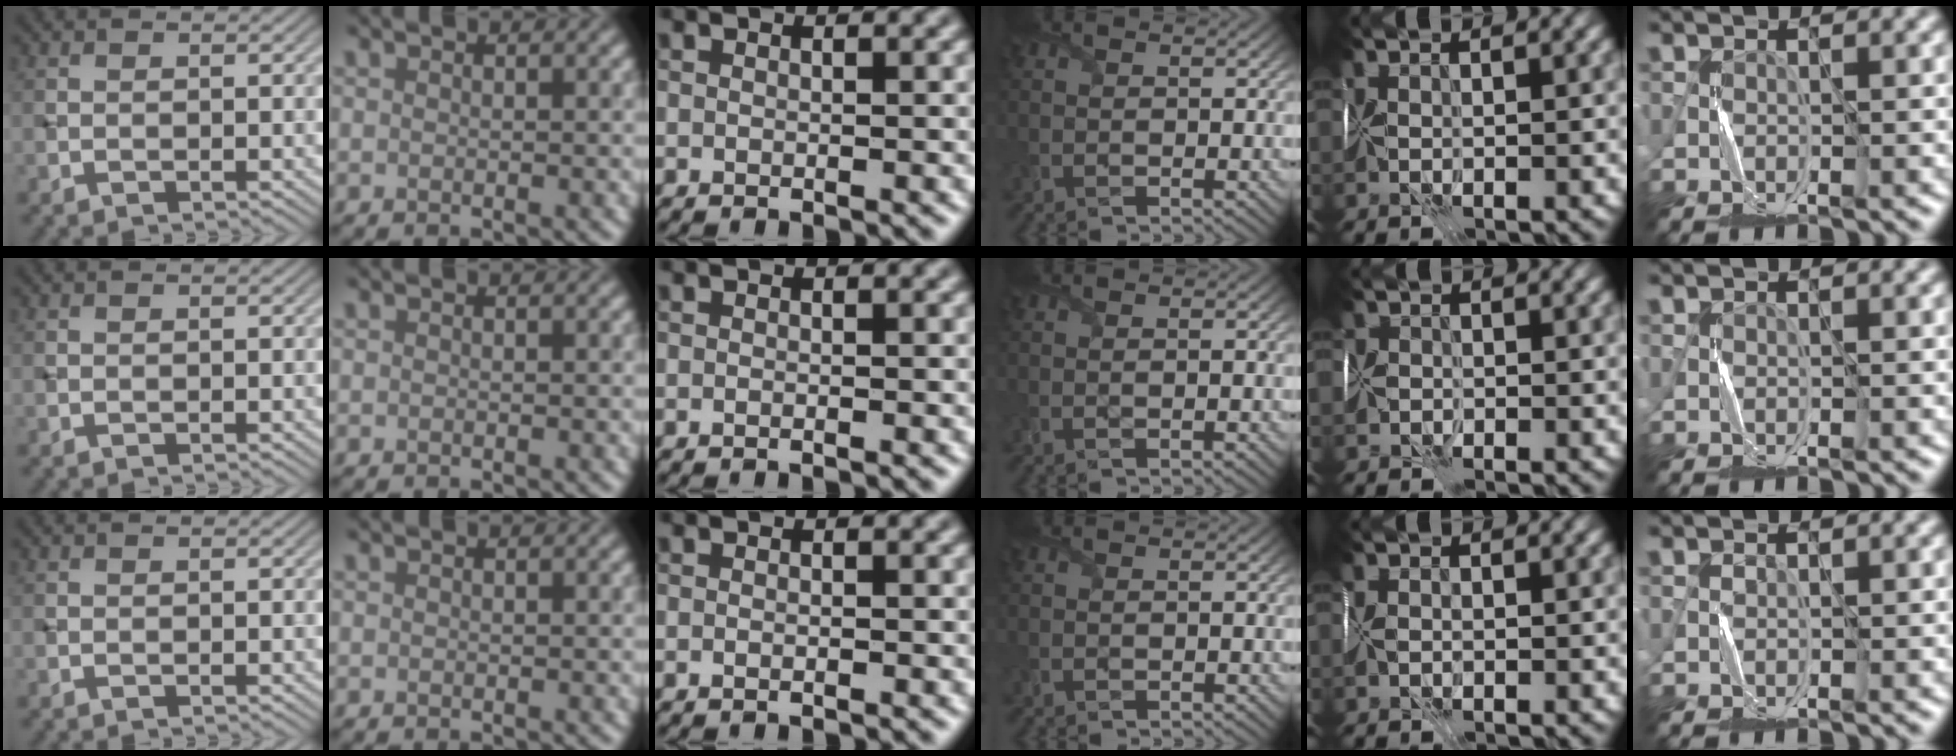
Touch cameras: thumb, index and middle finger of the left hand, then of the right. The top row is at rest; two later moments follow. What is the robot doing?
{"motion": "fold", "object": "map"}